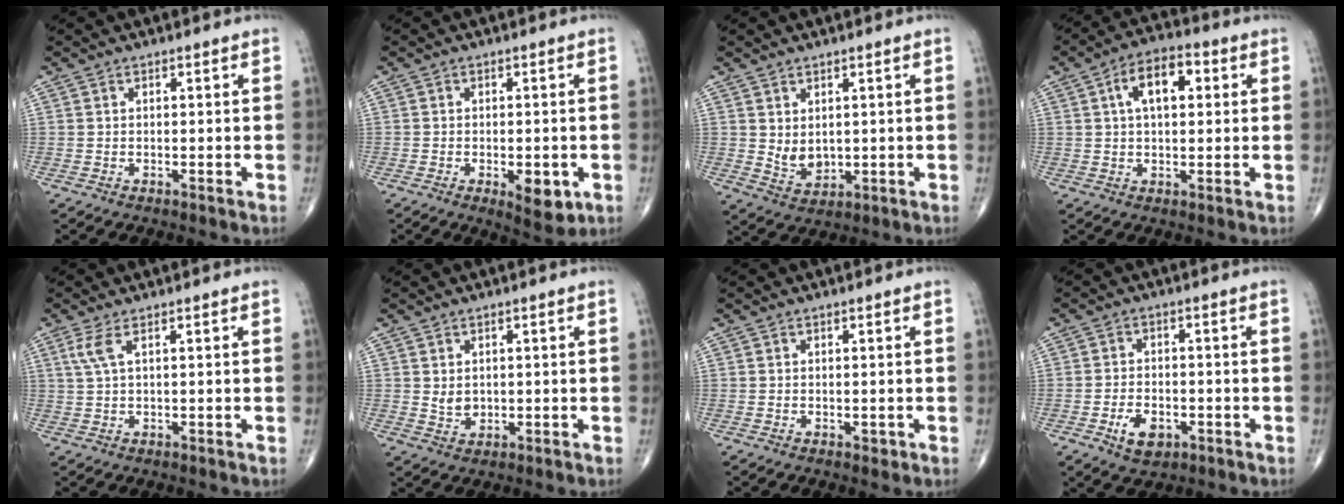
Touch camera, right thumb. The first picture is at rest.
{"total": 6.3, "force": [-2.0, 2.8, 5.2], "torque": [-0.062, -0.006, -0.022]}
{"total": 4.2, "force": [0.9, 2.9, 2.9], "torque": [-0.039, -0.018, 0.029]}
{"total": 9.0, "force": [2.3, 4.8, 7.2], "torque": [-0.108, 0.017, 0.030]}
{"total": 2.9, "force": [1.1, 0.6, 2.6], "torque": [-0.073, 0.009, 0.032]}
{"total": 2.6, "force": [0.5, 2.0, 1.6], "torque": [-0.020, -0.007, 0.015]}
{"total": 0.8, "force": [-0.1, 0.6, 0.5], "torque": [-0.002, -0.001, -0.001]}
{"total": 5.9, "force": [-2.4, 3.6, 3.9], "torque": [-0.059, 0.006, -0.037]}